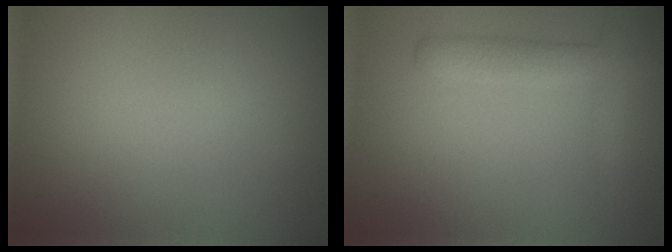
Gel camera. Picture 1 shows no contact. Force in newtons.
{"total": 2.9, "press": 2.9, "slide": 0.2}